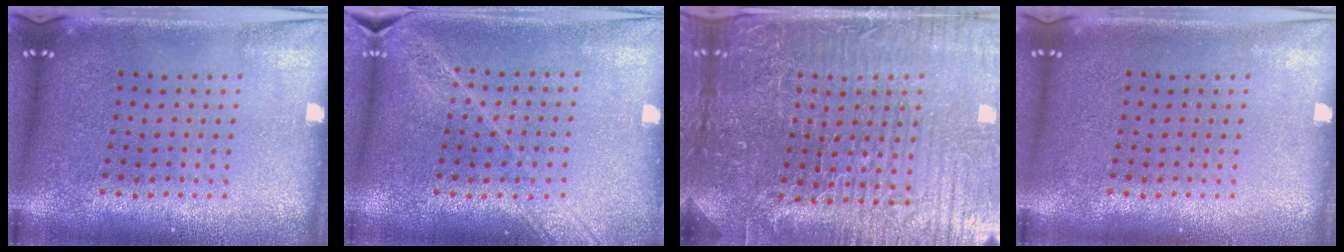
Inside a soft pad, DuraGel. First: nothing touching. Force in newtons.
{"total": 1.6, "press": 1.5, "slide": 0.7}
{"total": 5.9, "press": 5.4, "slide": 2.4}
{"total": 0.0}